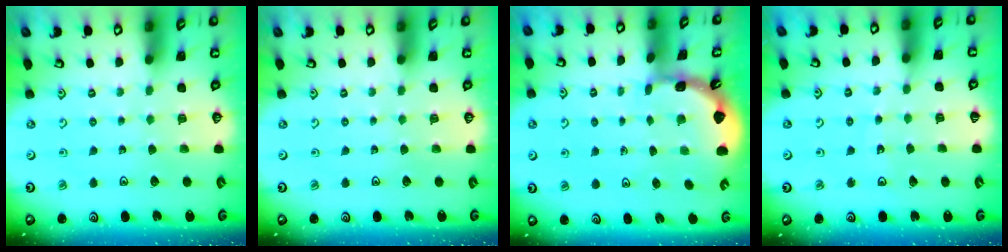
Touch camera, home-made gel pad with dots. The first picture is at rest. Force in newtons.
{"total": 0.0}
{"total": 1.6, "press": 1.6, "slide": 0.1}
{"total": 4.1, "press": 4.1, "slide": 0.4}